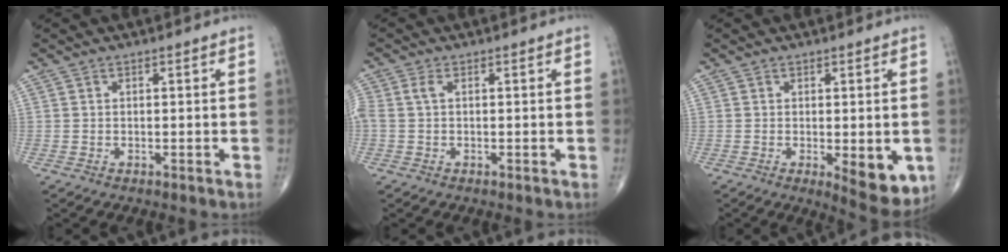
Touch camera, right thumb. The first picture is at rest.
{"total": 2.5, "force": [0.3, 1.1, 2.2], "torque": [-0.068, 0.008, 0.005]}
{"total": 8.3, "force": [-2.0, 3.2, 7.4], "torque": [-0.081, -0.018, -0.018]}